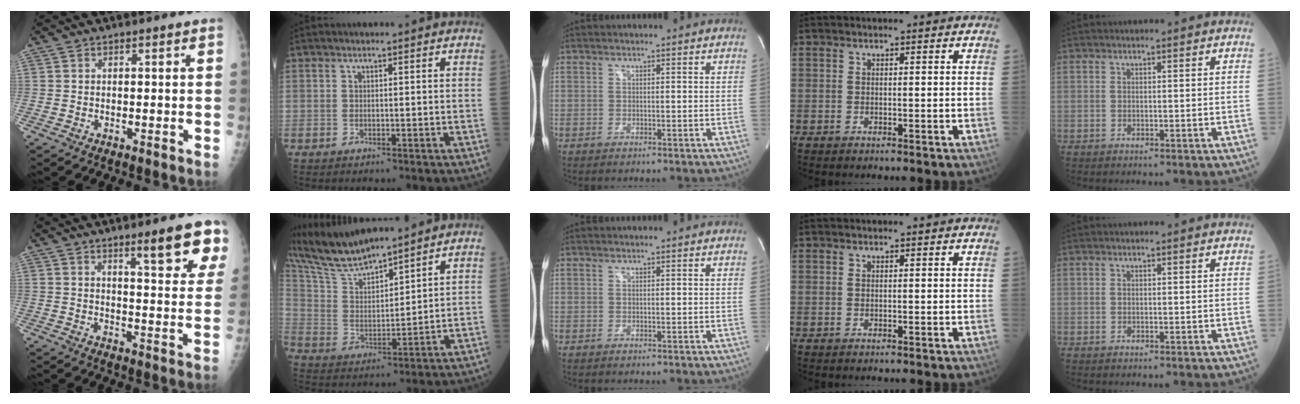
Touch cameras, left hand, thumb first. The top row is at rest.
{"thumb": {"total": 11.8, "force": [7.7, 1.9, 8.7], "torque": [-0.086, -0.045, 0.101]}, "index": {"total": 12.9, "force": [11.9, 1.0, 4.9], "torque": [-0.113, 0.013, 0.236]}}